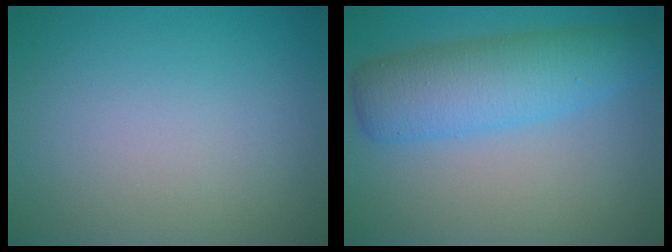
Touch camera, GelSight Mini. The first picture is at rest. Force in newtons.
{"total": 6.2, "press": 6.2, "slide": 0.2}